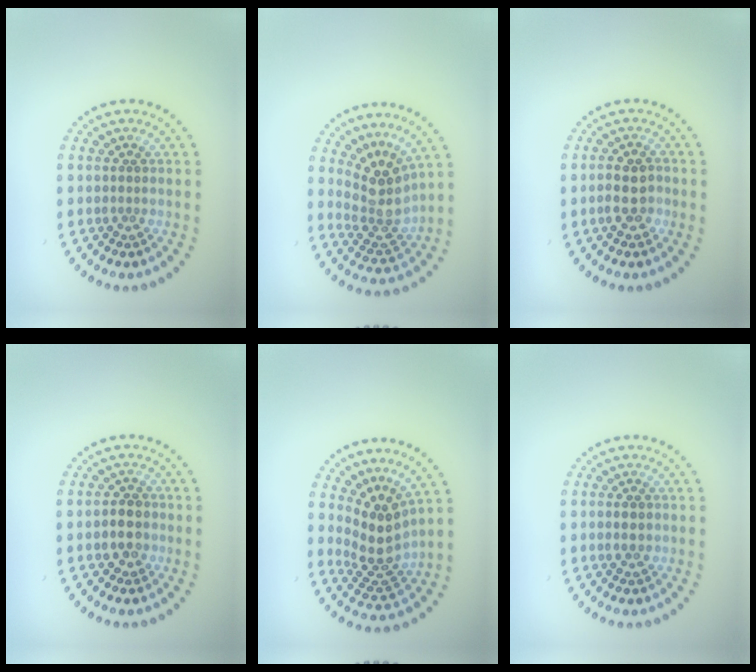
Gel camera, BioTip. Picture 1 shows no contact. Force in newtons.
{"total": 4.0, "press": 2.8, "slide": 2.8}
{"total": 2.7, "press": 2.6, "slide": 0.6}
{"total": 2.5, "press": 2.4, "slide": 0.6}
{"total": 4.0, "press": 2.9, "slide": 2.7}
{"total": 2.1, "press": 2.1, "slide": 0.2}